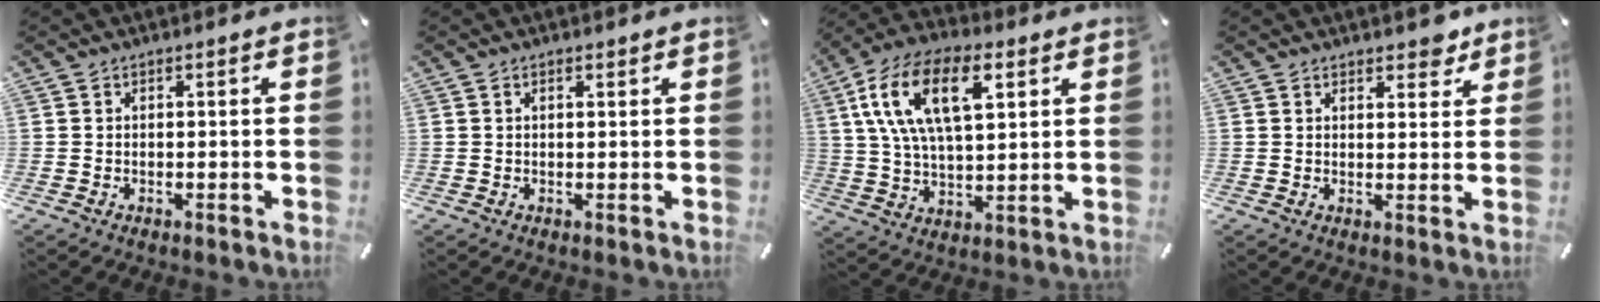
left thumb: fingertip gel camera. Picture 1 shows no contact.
{"total": 1.0, "force": [0.5, 0.3, 0.7], "torque": [-0.015, 0.001, 0.009]}
{"total": 16.4, "force": [6.8, 8.2, 12.5], "torque": [-0.268, -0.002, 0.111]}
{"total": 4.2, "force": [3.3, 2.2, 1.3], "torque": [-0.002, -0.018, 0.053]}